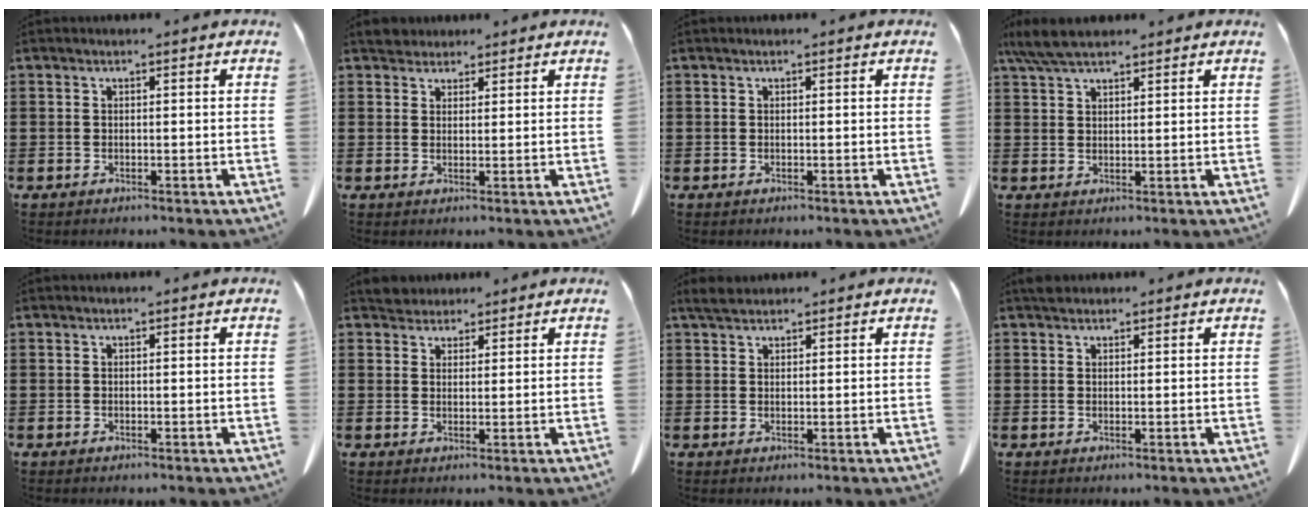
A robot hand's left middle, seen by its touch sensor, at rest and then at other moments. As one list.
[{"total": 3.0, "force": [2.8, 1.2, 0.4], "torque": [-0.009, -0.002, 0.052]}, {"total": 0.0}, {"total": 5.3, "force": [4.2, 1.2, 3.0], "torque": [-0.068, -0.004, 0.080]}, {"total": 0.0}, {"total": 2.9, "force": [2.7, 1.0, 0.1], "torque": [-0.003, -0.001, 0.051]}, {"total": 2.5, "force": [2.0, 0.8, 1.2], "torque": [-0.029, 0.005, 0.039]}, {"total": 1.3, "force": [1.1, 0.6, 0.3], "torque": [-0.010, 0.004, 0.022]}]